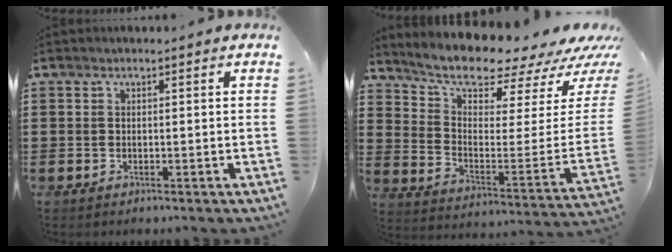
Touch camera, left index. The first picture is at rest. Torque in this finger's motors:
{"motor_torque": [2.14, 0.00, 1.05, 0.19]}